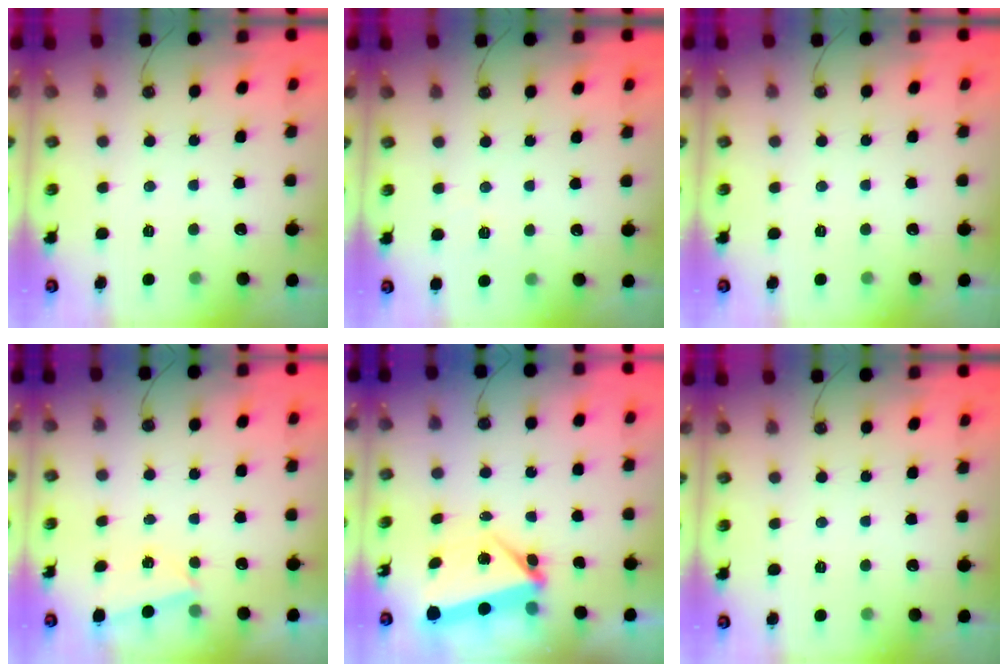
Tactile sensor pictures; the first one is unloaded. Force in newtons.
{"total": 1.9, "press": 1.9, "slide": 0.4}
{"total": 0.0}
{"total": 2.3, "press": 1.3, "slide": 1.9}
{"total": 5.6, "press": 5.6, "slide": 0.3}
{"total": 0.0}